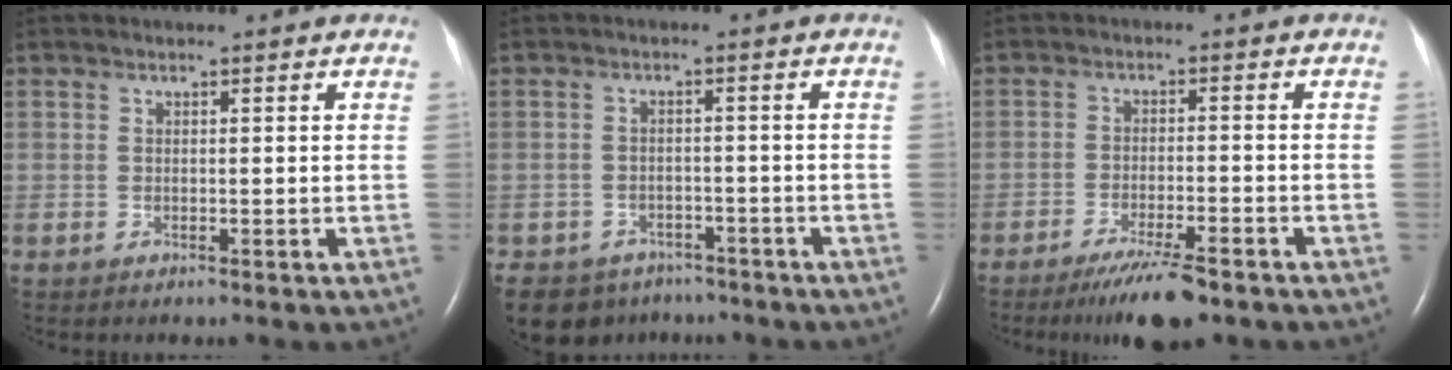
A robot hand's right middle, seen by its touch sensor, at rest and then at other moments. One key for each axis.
{"total": 7.6, "fx": -5.8, "fy": 4.8, "fz": 0.7, "tx": -0.015, "ty": 0.004, "tz": -0.078}
{"total": 7.7, "fx": -5.7, "fy": 0.8, "fz": 5.1, "tx": -0.086, "ty": -0.018, "tz": -0.094}